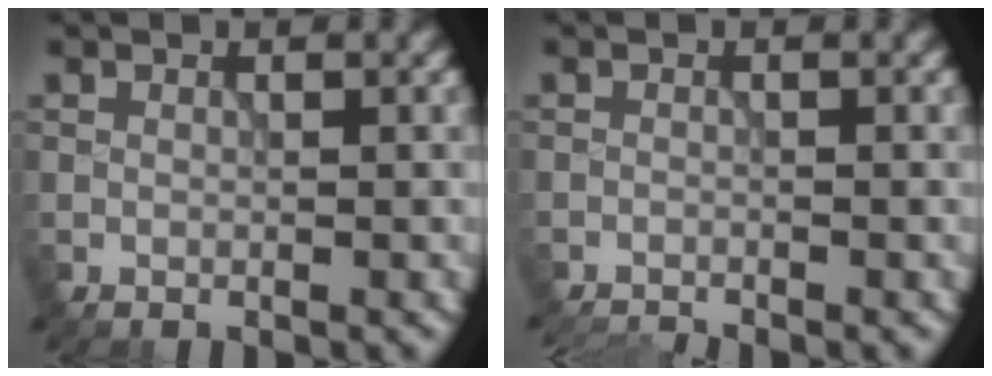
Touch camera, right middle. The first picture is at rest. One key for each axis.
{"total": 2.1, "fx": -2.0, "fy": 0.1, "fz": 0.5, "tx": -0.009, "ty": -0.005, "tz": -0.042}